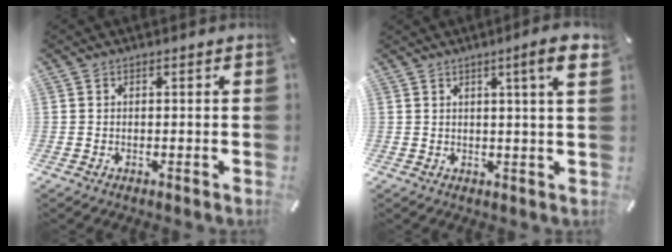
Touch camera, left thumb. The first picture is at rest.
{"total": 7.7, "force": [3.2, 0.4, 7.0], "torque": [-0.105, -0.010, 0.044]}